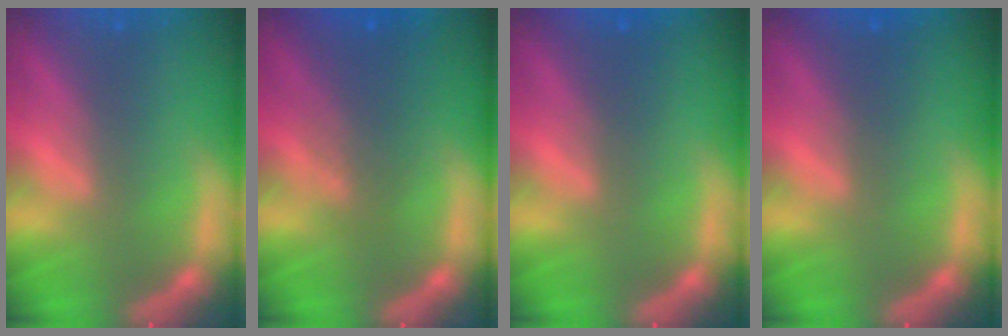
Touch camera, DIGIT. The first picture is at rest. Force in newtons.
{"total": 4.1}
{"total": 1.5}
{"total": 1.5}